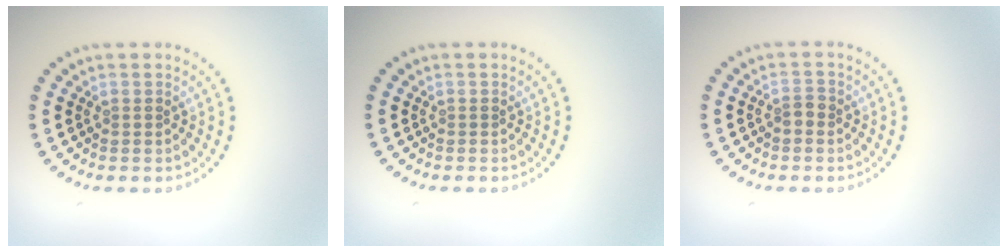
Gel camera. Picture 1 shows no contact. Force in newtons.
{"total": 0.0}
{"total": 1.0, "press": 1.0, "slide": 0.2}